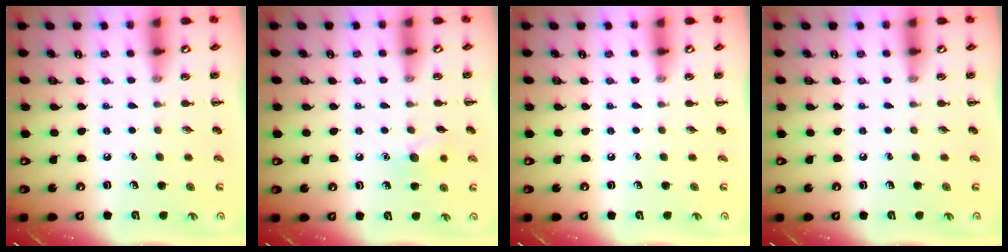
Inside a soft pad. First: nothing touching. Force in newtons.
{"total": 8.2, "press": 8.0, "slide": 1.9}
{"total": 0.0}
{"total": 0.0}